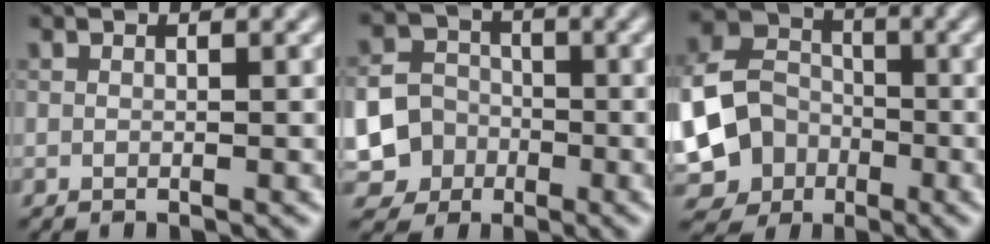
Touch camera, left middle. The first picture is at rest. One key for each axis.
{"total": 10.4, "fx": -3.4, "fy": 9.5, "fz": 2.5, "tx": -0.068, "ty": -0.017, "tz": -0.084}
{"total": 11.0, "fx": -2.8, "fy": 9.4, "fz": 5.0, "tx": -0.109, "ty": -0.013, "tz": -0.073}